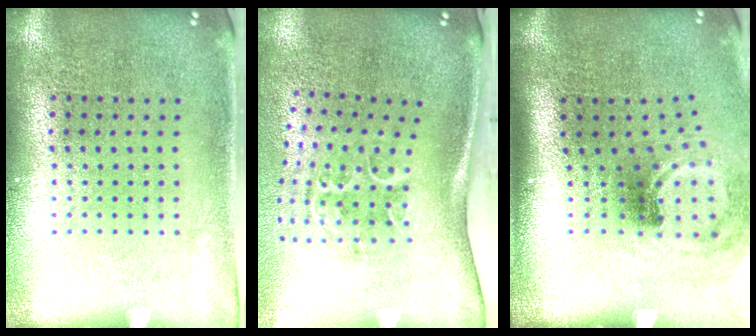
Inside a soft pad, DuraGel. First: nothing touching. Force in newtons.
{"total": 1.9, "press": 1.4, "slide": 1.3}
{"total": 1.8, "press": 1.2, "slide": 1.3}